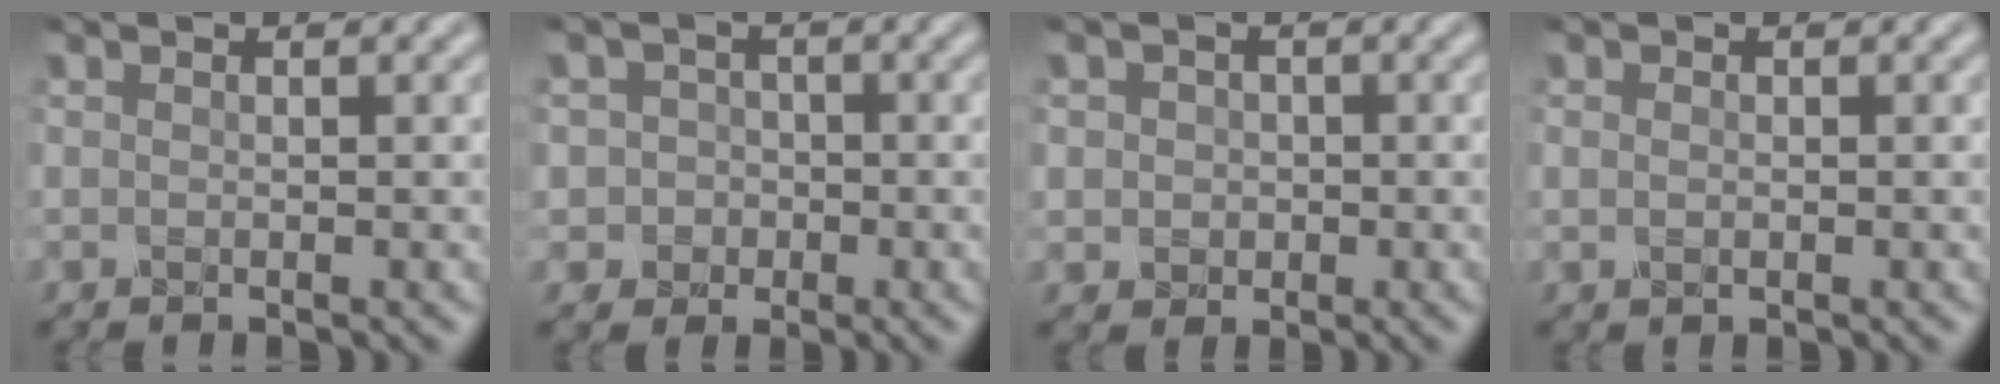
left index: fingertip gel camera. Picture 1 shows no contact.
{"total": 3.1, "force": [-0.6, 3.0, 0.5], "torque": [0.018, 0.010, -0.027]}
{"total": 2.3, "force": [0.2, 2.1, 0.9], "torque": [-0.003, 0.005, -0.003]}
{"total": 0.7, "force": [0.0, 0.5, 0.6], "torque": [-0.012, 0.000, 0.001]}